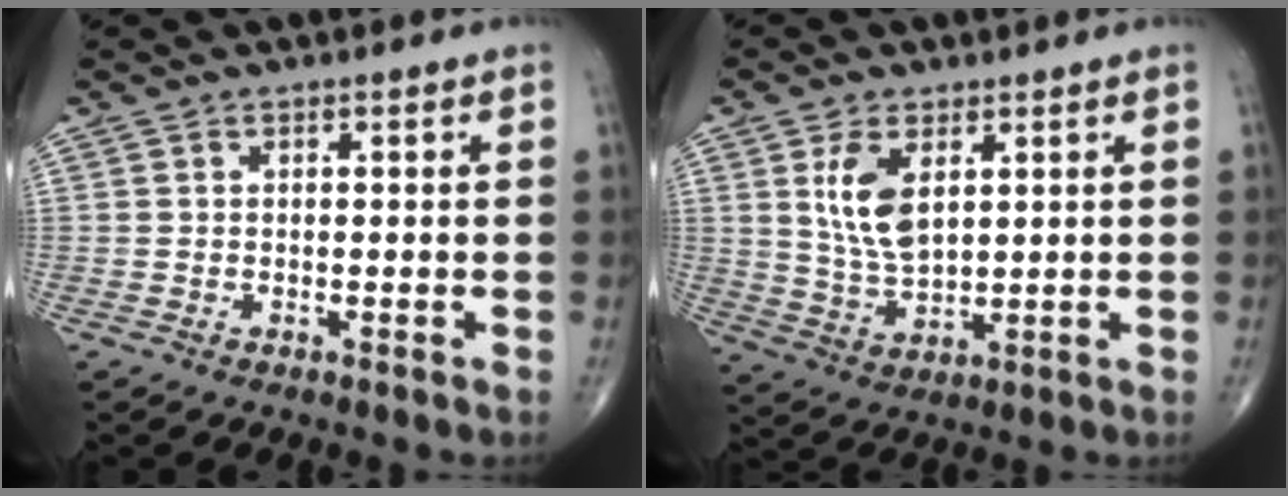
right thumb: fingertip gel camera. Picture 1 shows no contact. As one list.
[{"total": 8.4, "force": [2.9, 4.3, 6.6], "torque": [-0.118, -0.016, 0.065]}]